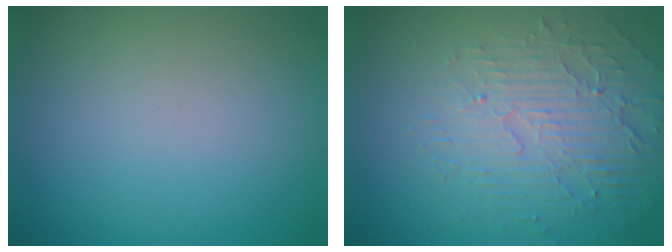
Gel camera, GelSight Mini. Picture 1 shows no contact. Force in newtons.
{"total": 5.1, "press": 3.3, "slide": 3.9}